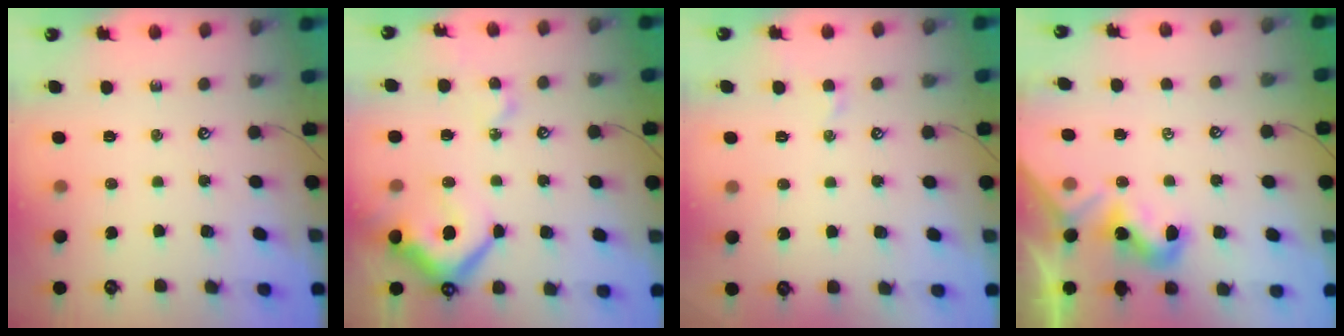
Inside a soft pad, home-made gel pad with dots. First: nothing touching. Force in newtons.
{"total": 13.3, "press": 13.2, "slide": 1.7}
{"total": 1.4, "press": 1.3, "slide": 0.4}
{"total": 2.0, "press": 2.0, "slide": 0.5}